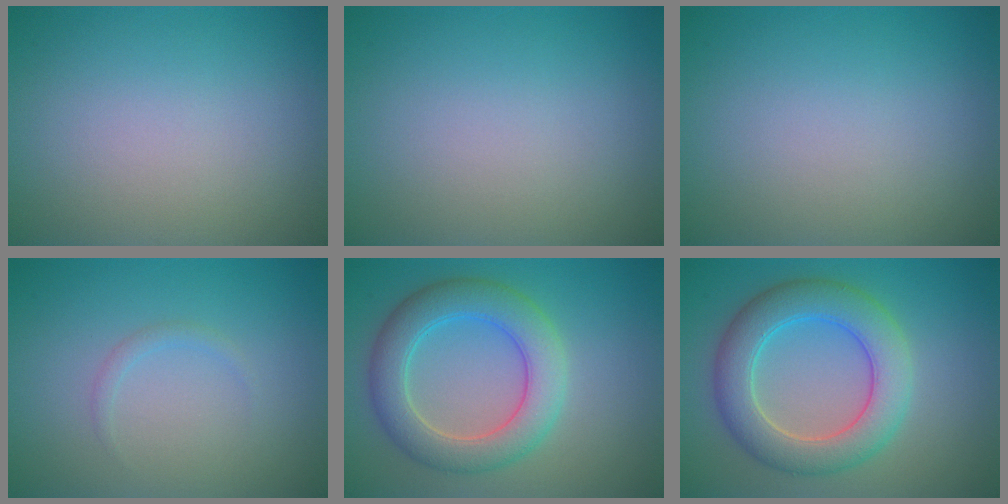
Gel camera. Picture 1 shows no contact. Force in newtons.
{"total": 0.0}
{"total": 0.0}
{"total": 0.8, "press": 0.8, "slide": 0.1}
{"total": 6.0, "press": 6.0, "slide": 0.5}
{"total": 6.4, "press": 6.4, "slide": 0.2}